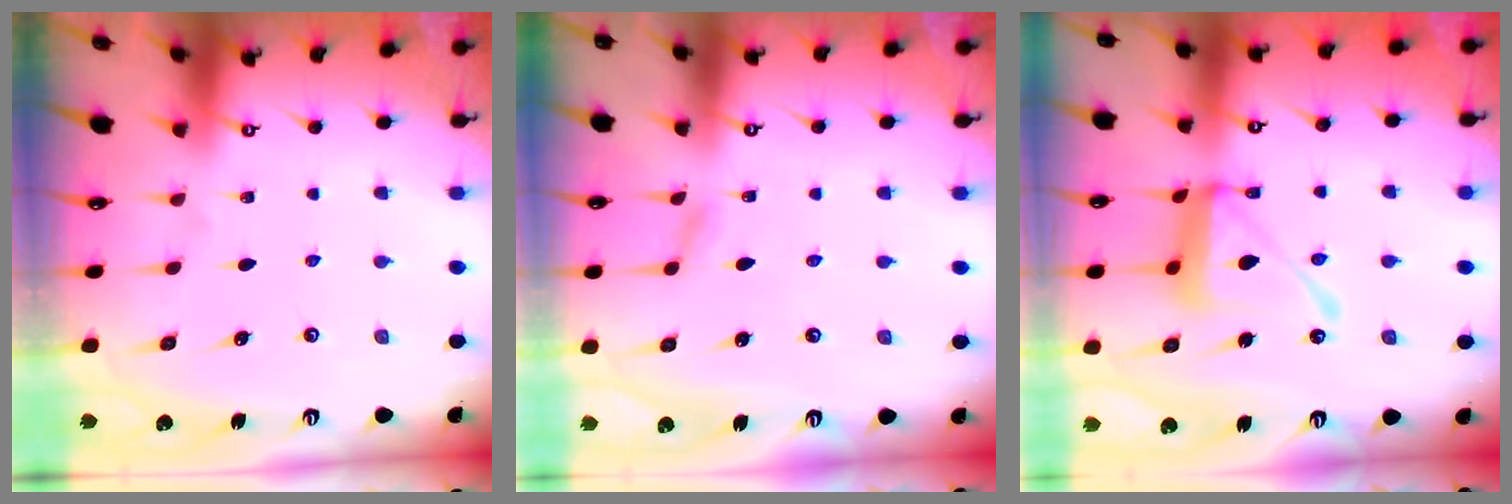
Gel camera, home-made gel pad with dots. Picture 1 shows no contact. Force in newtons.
{"total": 3.7, "press": 3.6, "slide": 0.4}
{"total": 15.2, "press": 15.1, "slide": 1.3}